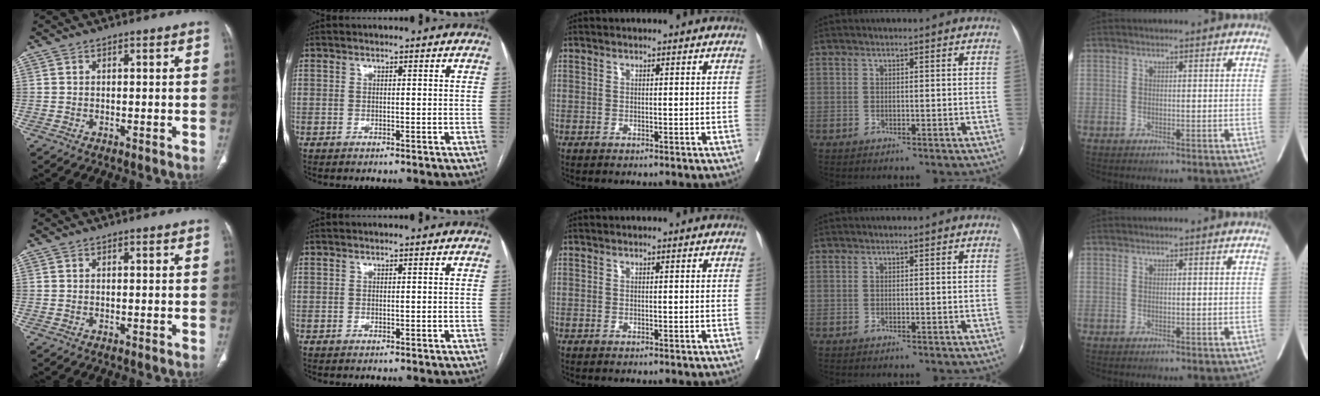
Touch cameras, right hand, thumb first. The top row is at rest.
{}